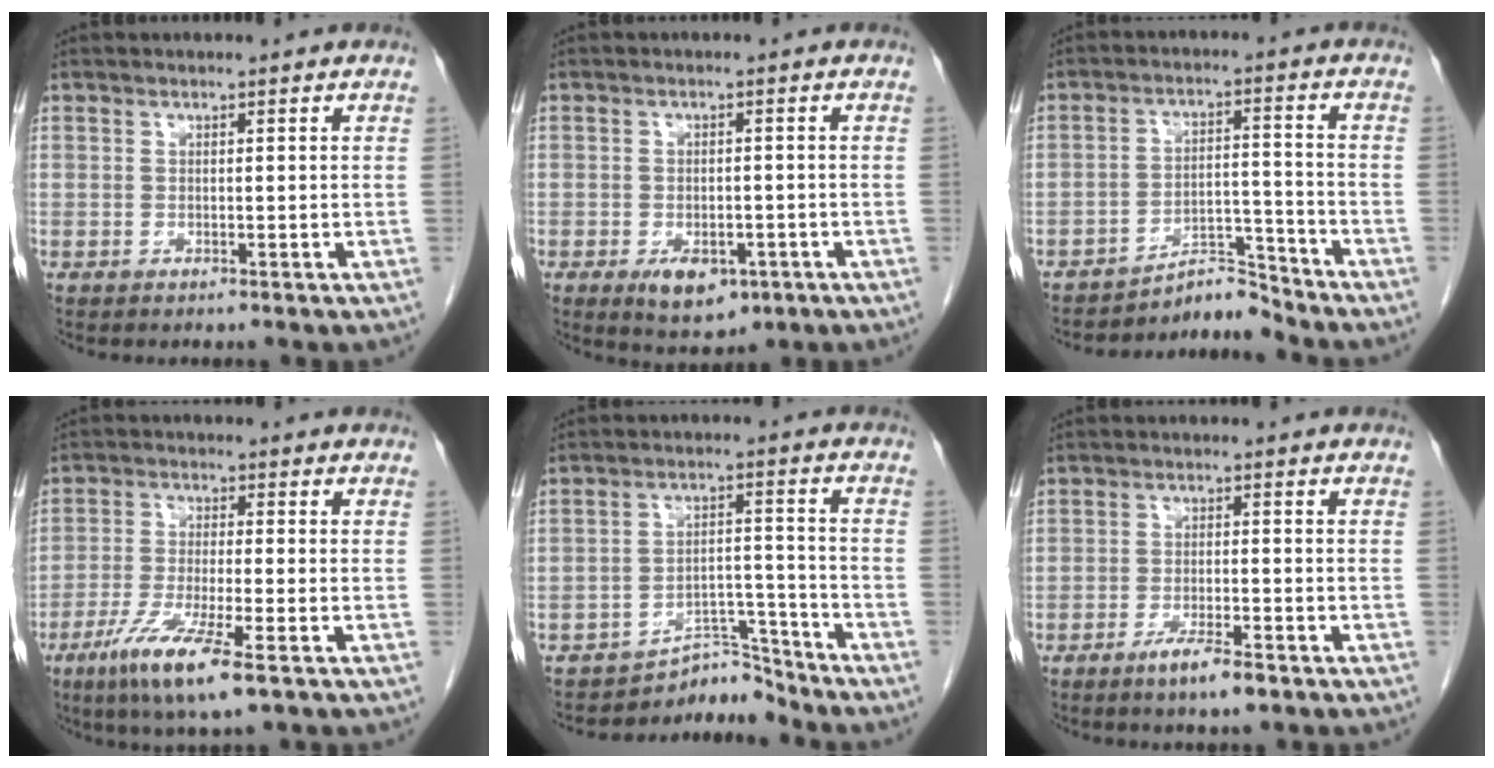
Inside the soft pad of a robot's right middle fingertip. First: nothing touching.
{"total": 5.7, "force": [-2.9, 3.1, 3.8], "torque": [-0.060, -0.004, -0.032]}
{"total": 5.3, "force": [-5.2, -0.4, -0.8], "torque": [0.018, 0.022, -0.083]}
{"total": 9.4, "force": [-5.2, 0.3, 7.8], "torque": [-0.158, -0.028, -0.093]}
{"total": 5.9, "force": [-5.8, 0.6, -0.8], "torque": [0.019, 0.034, -0.091]}
{"total": 4.4, "force": [-3.0, 0.3, 3.2], "torque": [-0.062, -0.008, -0.051]}